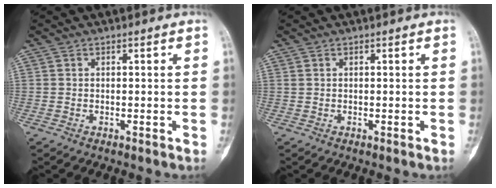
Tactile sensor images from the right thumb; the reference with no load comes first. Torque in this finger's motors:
{"motor_torque": [0.03, 0.47, 0.08, -0.34, -0.04]}